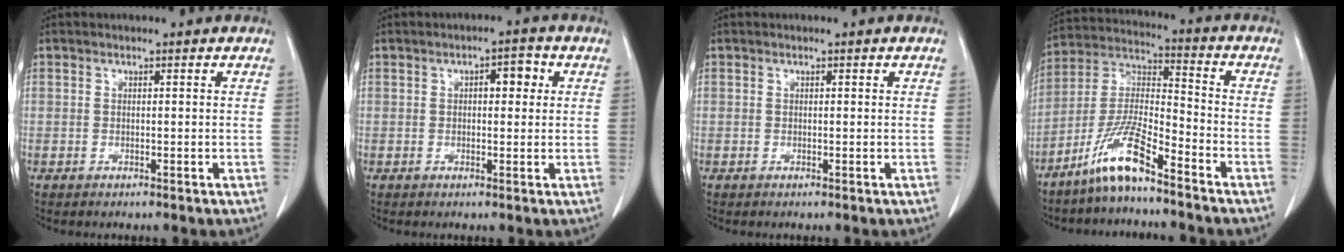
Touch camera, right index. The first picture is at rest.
{"total": 3.3, "force": [0.8, 1.4, 2.9], "torque": [-0.042, 0.015, 0.010]}
{"total": 0.0}
{"total": 10.4, "force": [-7.4, 1.0, 7.2], "torque": [-0.157, -0.005, -0.150]}